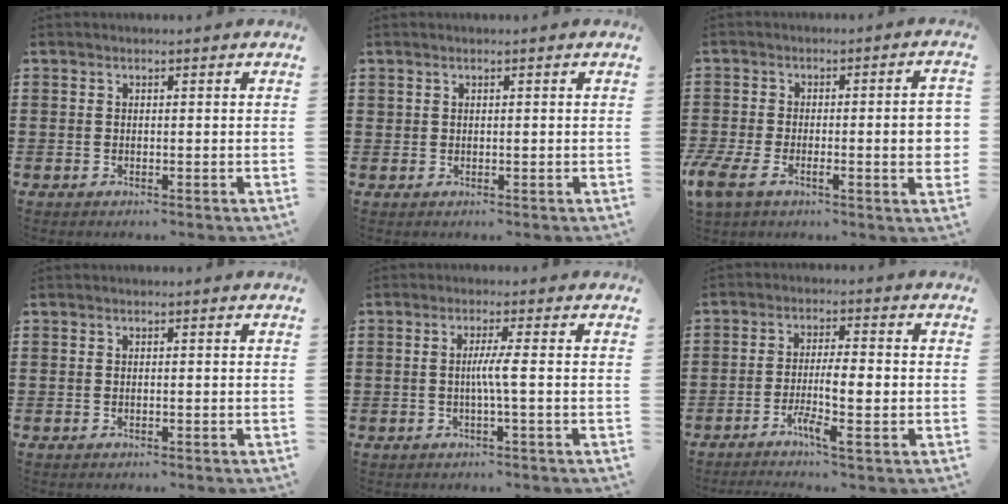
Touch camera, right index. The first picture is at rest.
{"total": 0.6, "force": [0.3, 0.4, 0.2], "torque": [-0.005, 0.001, 0.007]}
{"total": 9.1, "force": [-1.6, 2.7, 8.5], "torque": [-0.144, -0.010, -0.030]}
{"total": 0.0}
{"total": 3.3, "force": [-0.4, -0.4, 3.2], "torque": [-0.059, -0.007, -0.011]}
{"total": 5.7, "force": [-2.1, 0.7, 5.2], "torque": [-0.095, -0.004, -0.039]}